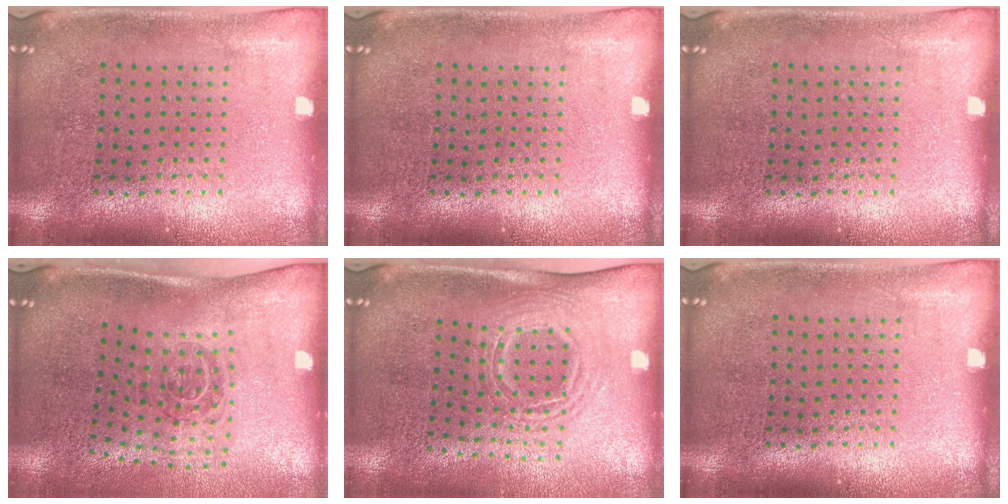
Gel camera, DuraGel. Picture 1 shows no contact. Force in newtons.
{"total": 0.0}
{"total": 0.0}
{"total": 1.9, "press": 1.2, "slide": 1.5}
{"total": 1.6, "press": 1.2, "slide": 1.1}
{"total": 0.0}